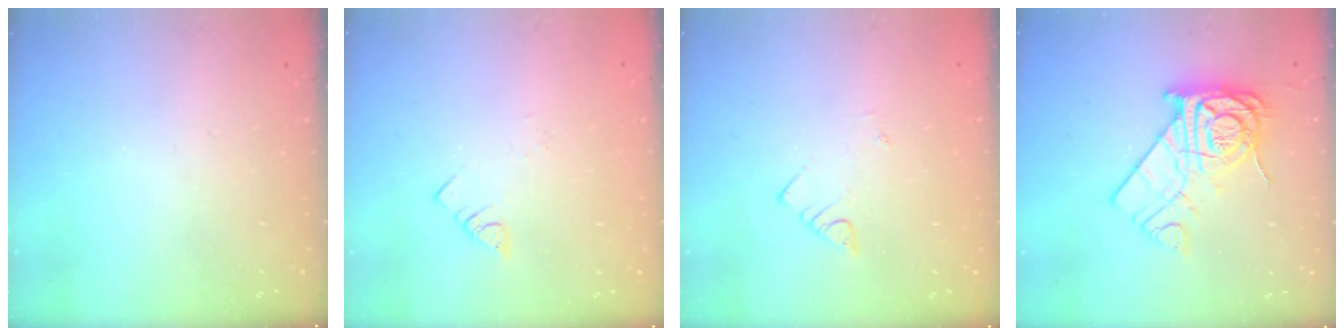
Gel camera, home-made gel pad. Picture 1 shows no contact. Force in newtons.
{"total": 1.8, "press": 1.8, "slide": 0.3}
{"total": 2.1, "press": 2.1, "slide": 0.4}
{"total": 14.2, "press": 14.2, "slide": 1.1}